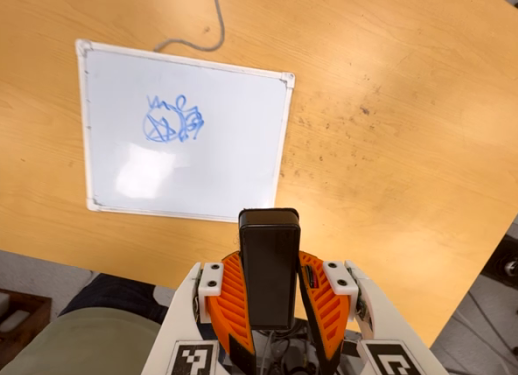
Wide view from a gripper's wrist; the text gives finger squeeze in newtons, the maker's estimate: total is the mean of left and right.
{"total": 9.3, "left": 8.0, "right": 10.6}